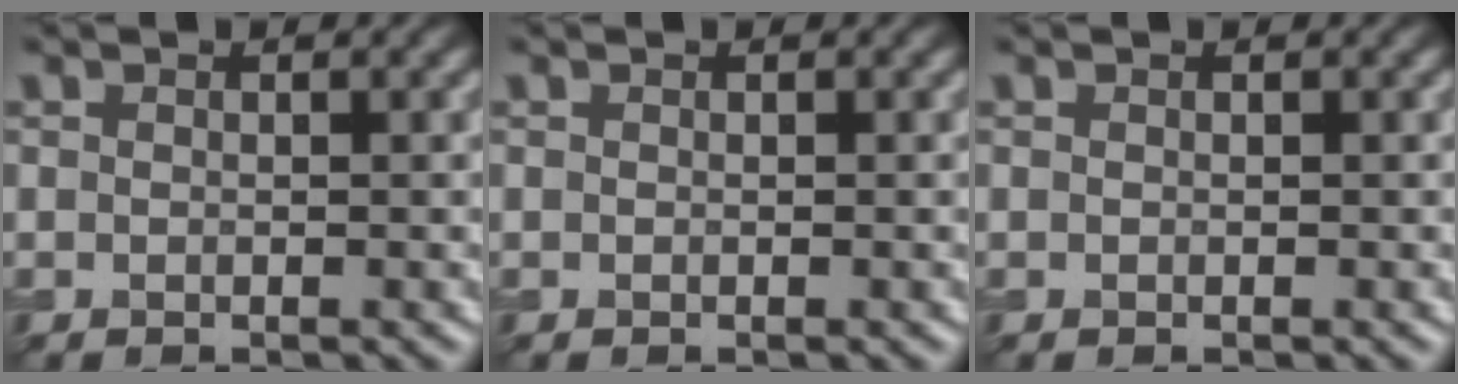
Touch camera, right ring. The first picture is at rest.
{"total": 0.0}
{"total": 0.0}